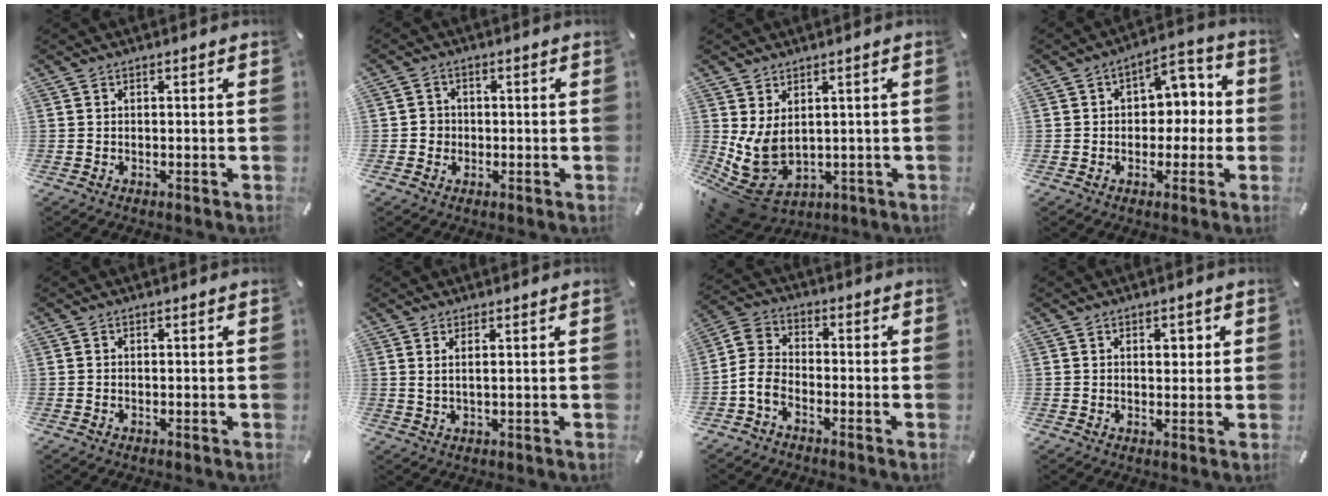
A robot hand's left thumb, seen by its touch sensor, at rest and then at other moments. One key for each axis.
{"total": 3.0, "fx": -0.7, "fy": 2.9, "fz": 0.5, "tx": -0.012, "ty": 0.004, "tz": -0.015}
{"total": 9.1, "fx": 0.6, "fy": 7.1, "fz": 5.6, "tx": -0.153, "ty": -0.019, "tz": 0.017}
{"total": 7.8, "fx": -0.1, "fy": 6.5, "fz": 4.3, "tx": -0.039, "ty": 0.004, "tz": -0.008}
{"total": 0.0}
{"total": 2.0, "fx": 1.2, "fy": 0.0, "fz": 1.6, "tx": -0.036, "ty": -0.004, "tz": 0.022}
{"total": 6.0, "fx": -4.0, "fy": 3.5, "fz": 3.0, "tx": -0.074, "ty": 0.006, "tz": -0.076}
{"total": 2.1, "fx": 0.8, "fy": 1.7, "fz": 1.1, "tx": -0.001, "ty": -0.006, "tz": 0.007}